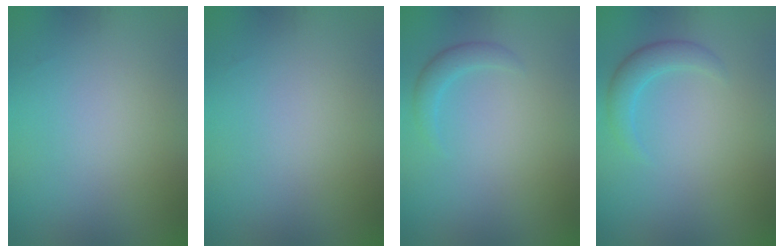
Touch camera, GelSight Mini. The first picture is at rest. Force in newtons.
{"total": 0.0}
{"total": 1.6, "press": 1.6, "slide": 0.1}
{"total": 2.3, "press": 2.2, "slide": 0.1}